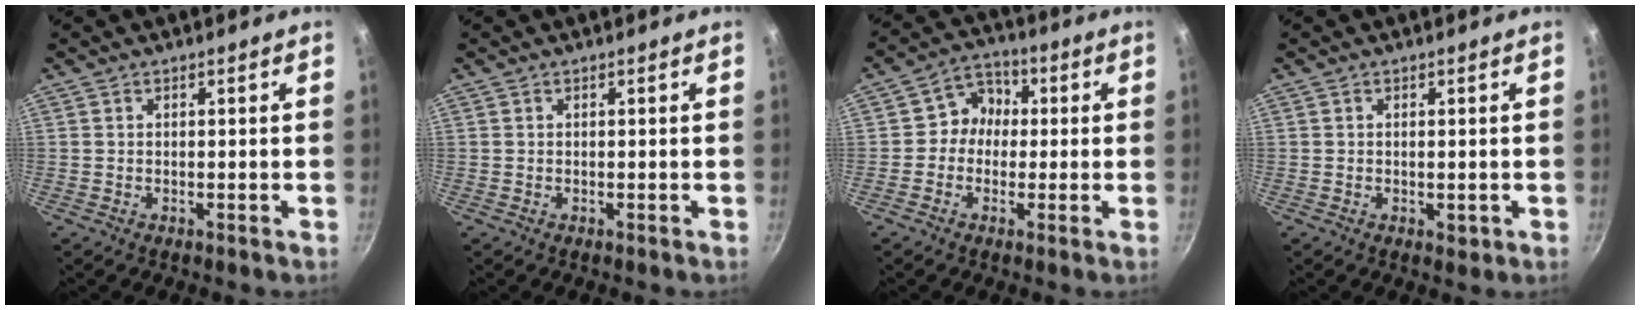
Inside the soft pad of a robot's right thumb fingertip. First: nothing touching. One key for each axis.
{"total": 0.0}
{"total": 6.4, "fx": 0.1, "fy": 5.9, "fz": 2.5, "tx": 0.001, "ty": 0.016, "tz": -0.016}
{"total": 1.5, "fx": -0.2, "fy": 0.9, "fz": 1.2, "tx": -0.015, "ty": -0.003, "tz": -0.002}